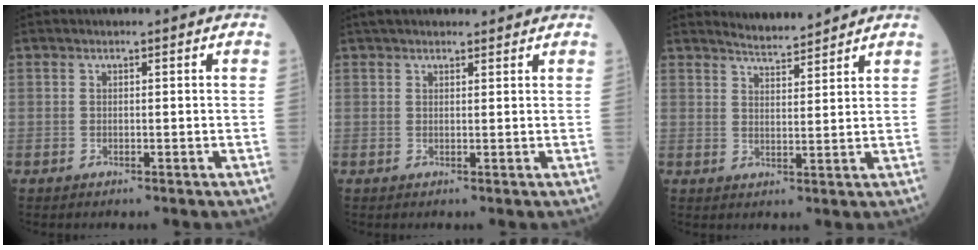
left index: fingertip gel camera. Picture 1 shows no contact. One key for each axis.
{"total": 5.8, "fx": 5.2, "fy": 1.6, "fz": 1.9, "tx": -0.020, "ty": 0.035, "tz": 0.074}
{"total": 4.4, "fx": 4.4, "fy": 0.0, "fz": 0.5, "tx": -0.018, "ty": 0.003, "tz": 0.073}